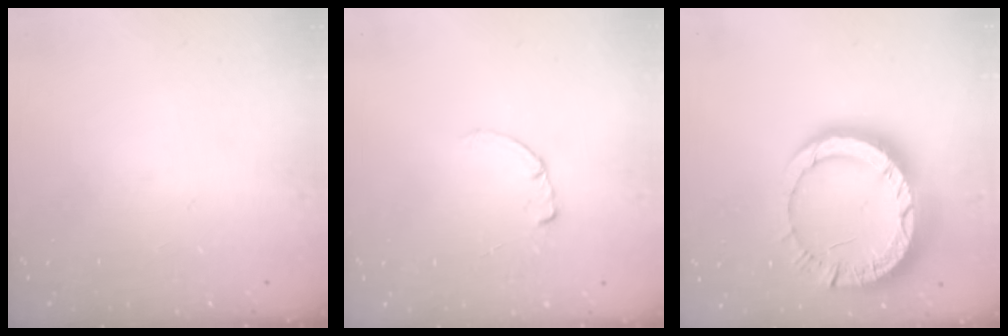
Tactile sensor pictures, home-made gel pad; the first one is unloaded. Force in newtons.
{"total": 0.6, "press": 0.5, "slide": 0.2}
{"total": 13.8, "press": 13.7, "slide": 1.3}